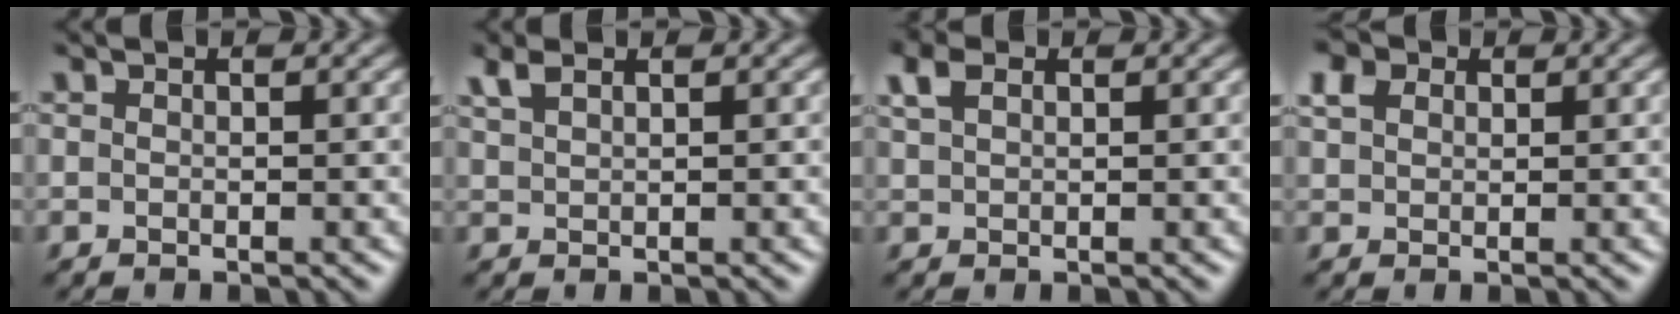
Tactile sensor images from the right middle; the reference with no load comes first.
{"total": 1.7, "force": [1.3, 0.6, 0.9], "torque": [-0.022, 0.001, 0.028]}
{"total": 2.3, "force": [1.3, 1.3, 1.4], "torque": [-0.035, 0.006, 0.027]}
{"total": 2.3, "force": [1.3, 1.7, 0.9], "torque": [-0.027, 0.005, 0.024]}